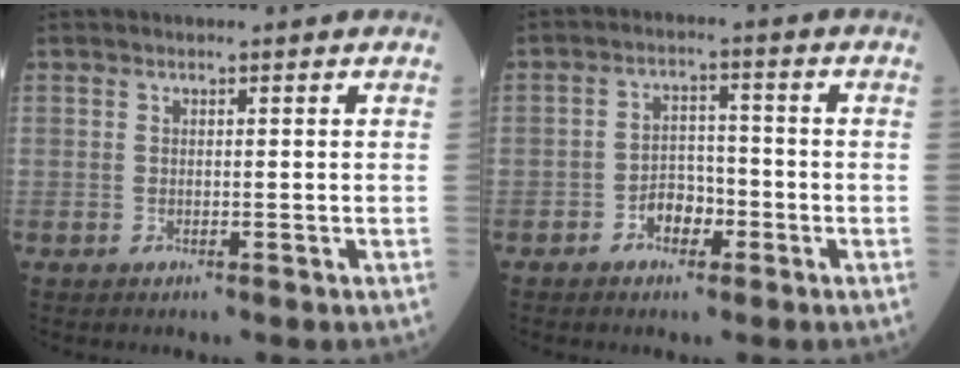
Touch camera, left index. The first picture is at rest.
{"total": 3.9, "force": [-2.0, 2.5, 2.3], "torque": [-0.035, 0.009, -0.038]}